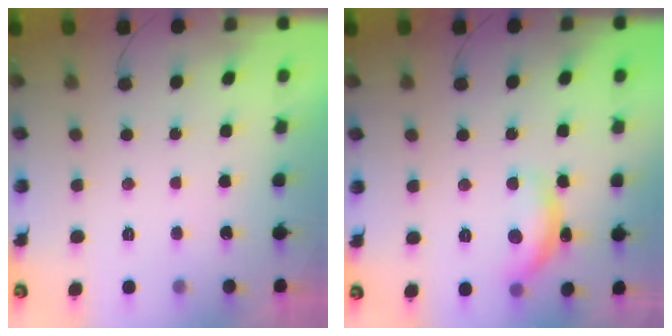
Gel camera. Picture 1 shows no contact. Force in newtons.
{"total": 13.2, "press": 13.1, "slide": 0.7}